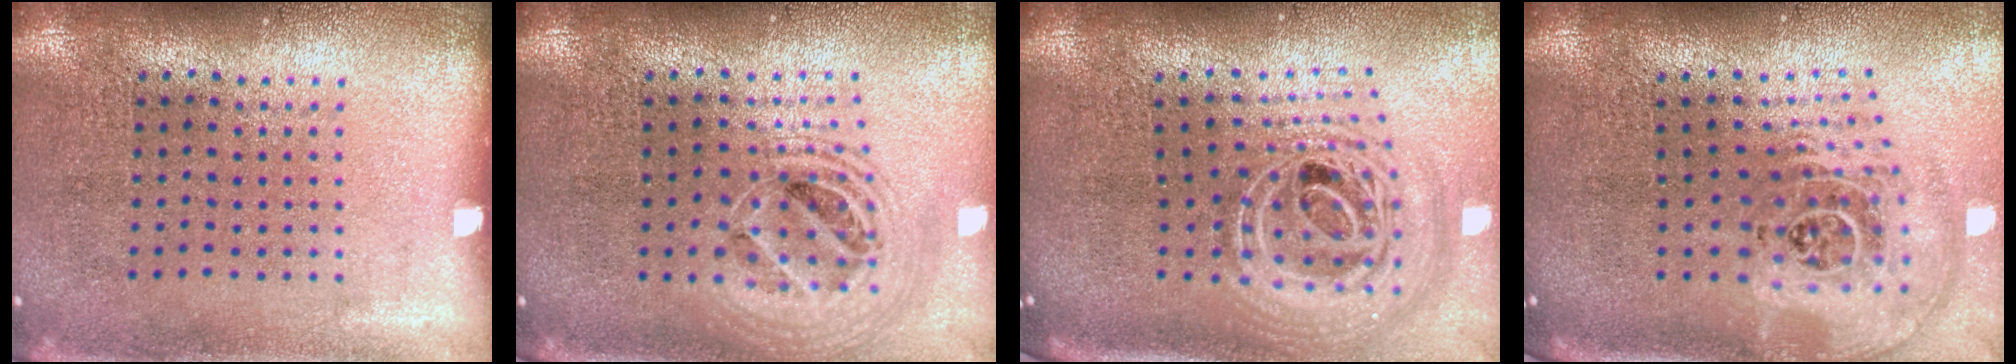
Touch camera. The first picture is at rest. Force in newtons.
{"total": 2.0, "press": 1.6, "slide": 1.2}
{"total": 2.9, "press": 2.0, "slide": 2.1}
{"total": 2.7, "press": 1.8, "slide": 2.0}